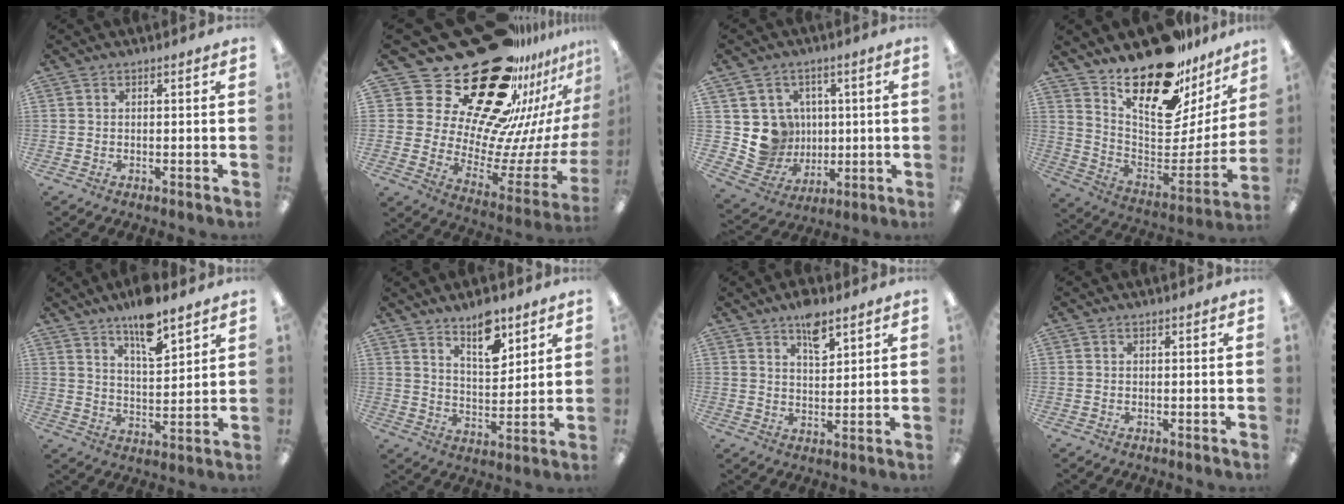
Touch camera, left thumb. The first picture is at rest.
{"total": 36.4, "force": [24.5, 17.7, 20.3], "torque": [-0.303, -0.210, 0.471]}
{"total": 10.4, "force": [2.0, 10.1, 1.6], "torque": [-0.043, -0.014, 0.055]}
{"total": 24.1, "force": [18.2, 9.6, 12.5], "torque": [-0.180, -0.136, 0.314]}
{"total": 10.8, "force": [8.4, 3.3, 6.0], "torque": [-0.091, -0.052, 0.144]}
{"total": 10.2, "force": [7.5, 4.3, 5.4], "torque": [-0.078, -0.044, 0.129]}
{"total": 7.3, "force": [5.1, 3.2, 4.1], "torque": [-0.053, -0.028, 0.087]}
{"total": 0.0}